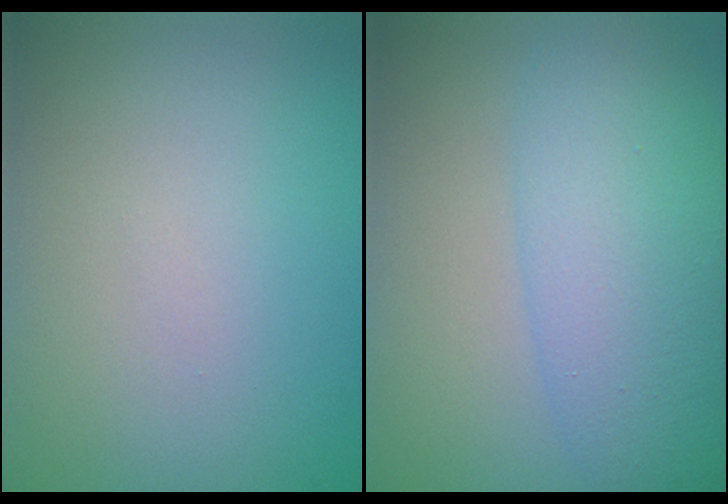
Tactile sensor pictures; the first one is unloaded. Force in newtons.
{"total": 7.2, "press": 7.2, "slide": 0.1}